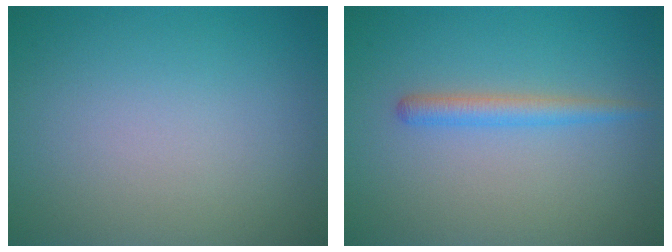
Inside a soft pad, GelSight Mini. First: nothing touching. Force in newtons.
{"total": 1.9, "press": 1.9, "slide": 0.0}